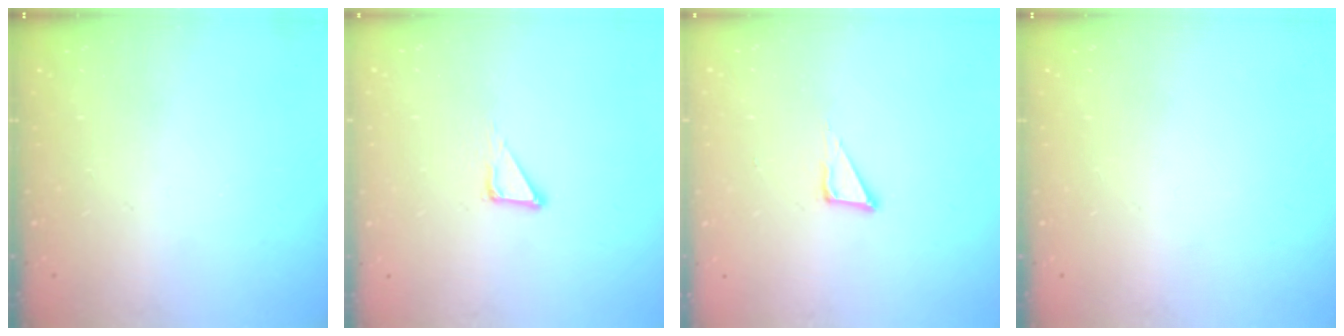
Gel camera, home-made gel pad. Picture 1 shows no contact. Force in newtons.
{"total": 3.5, "press": 3.5, "slide": 0.2}
{"total": 5.3, "press": 5.2, "slide": 0.3}
{"total": 0.0}